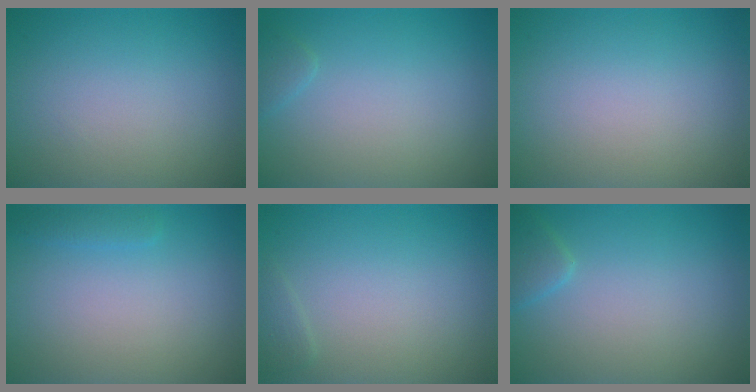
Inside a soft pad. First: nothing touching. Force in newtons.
{"total": 0.8, "press": 0.8, "slide": 0.1}
{"total": 0.0}
{"total": 0.9, "press": 0.9, "slide": 0.0}
{"total": 0.7, "press": 0.7, "slide": 0.1}
{"total": 1.4, "press": 1.4, "slide": 0.1}